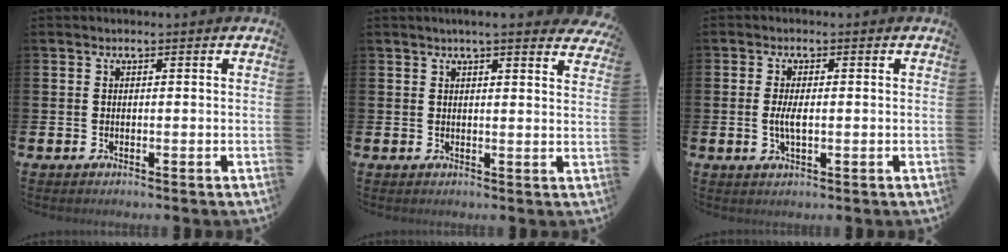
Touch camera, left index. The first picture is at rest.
{"total": 3.4, "force": [3.2, -0.1, 1.1], "torque": [-0.018, -0.016, 0.056]}
{"total": 2.8, "force": [-0.1, 1.0, 2.7], "torque": [-0.047, 0.001, -0.003]}